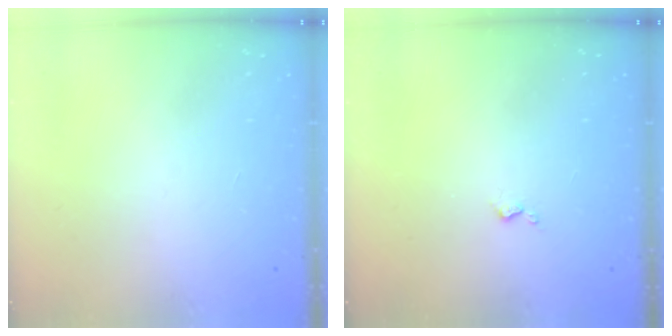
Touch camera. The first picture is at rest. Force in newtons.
{"total": 2.2, "press": 2.1, "slide": 0.5}